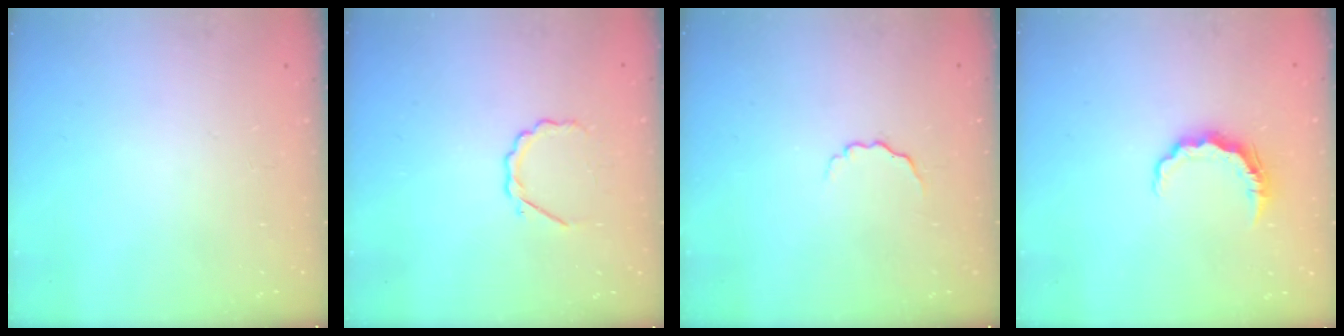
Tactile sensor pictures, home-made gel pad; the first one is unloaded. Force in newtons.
{"total": 3.5, "press": 3.3, "slide": 1.3}
{"total": 3.1, "press": 3.0, "slide": 0.7}
{"total": 7.1, "press": 7.1, "slide": 0.5}